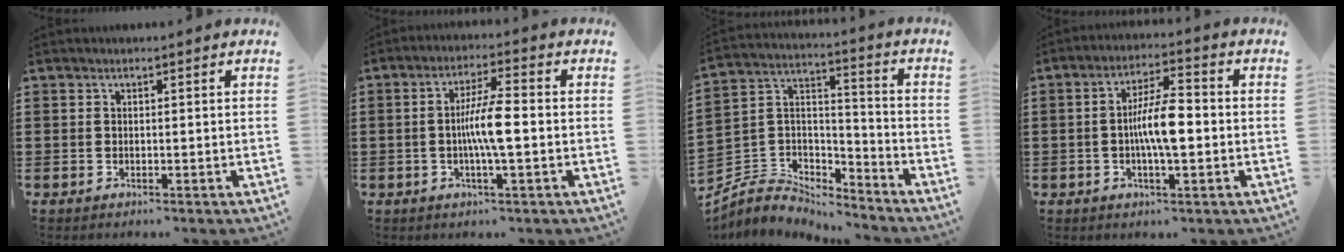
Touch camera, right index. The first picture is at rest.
{"total": 6.7, "force": [-0.8, 1.0, 6.6], "torque": [-0.122, 0.000, -0.020]}
{"total": 5.7, "force": [-5.2, 2.2, 0.2], "torque": [-0.027, -0.008, -0.110]}
{"total": 7.6, "force": [-0.9, 2.0, 7.3], "torque": [-0.142, 0.003, -0.022]}